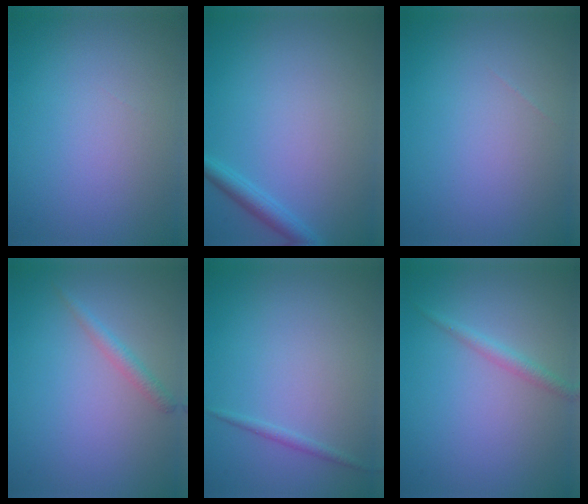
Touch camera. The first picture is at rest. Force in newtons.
{"total": 1.8, "press": 1.8, "slide": 0.1}
{"total": 0.0}
{"total": 1.4, "press": 1.4, "slide": 0.1}
{"total": 0.8, "press": 0.8, "slide": 0.1}
{"total": 1.4, "press": 1.4, "slide": 0.0}